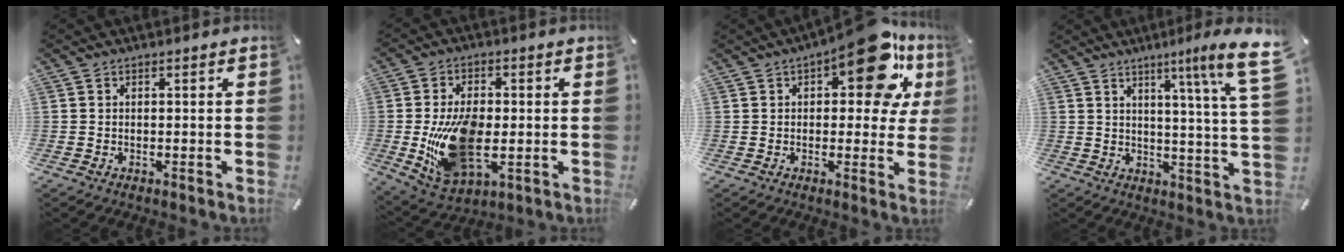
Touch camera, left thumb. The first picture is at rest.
{"total": 16.2, "force": [-1.3, 10.1, 12.6], "torque": [-0.249, -0.011, -0.020]}
{"total": 17.6, "force": [8.3, 7.6, 13.6], "torque": [-0.171, -0.040, 0.130]}
{"total": 13.0, "force": [6.9, 0.1, 11.0], "torque": [-0.157, -0.047, 0.098]}